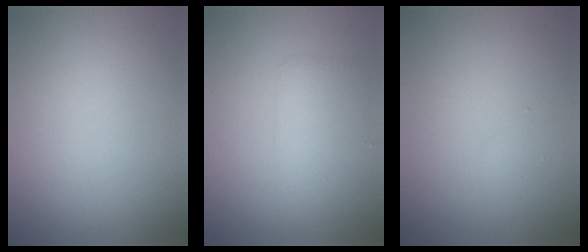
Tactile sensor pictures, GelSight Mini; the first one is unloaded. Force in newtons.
{"total": 2.9, "press": 2.9, "slide": 0.2}
{"total": 0.5, "press": 0.5, "slide": 0.1}